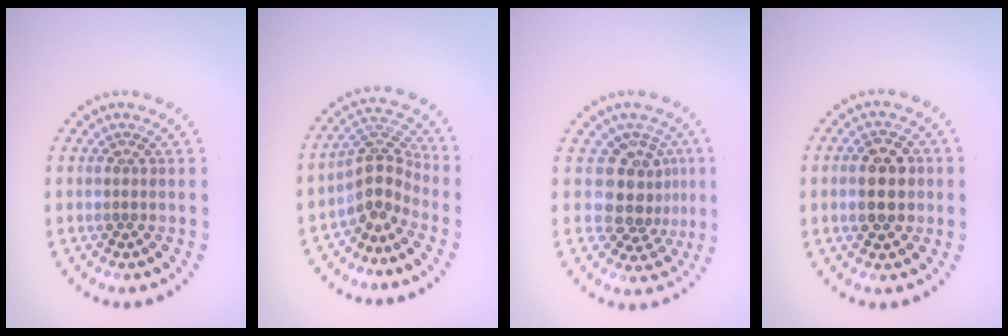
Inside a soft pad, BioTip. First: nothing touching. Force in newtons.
{"total": 3.5, "press": 2.7, "slide": 2.2}
{"total": 4.1, "press": 3.5, "slide": 2.2}
{"total": 4.6, "press": 4.5, "slide": 0.3}